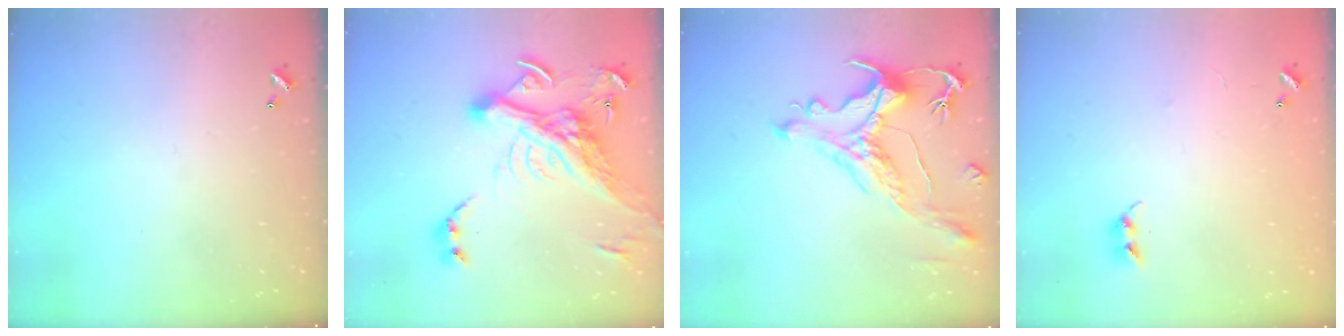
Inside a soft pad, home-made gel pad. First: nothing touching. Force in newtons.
{"total": 14.9, "press": 14.6, "slide": 2.7}
{"total": 1.7, "press": 0.9, "slide": 1.4}
{"total": 7.8, "press": 7.8, "slide": 0.4}